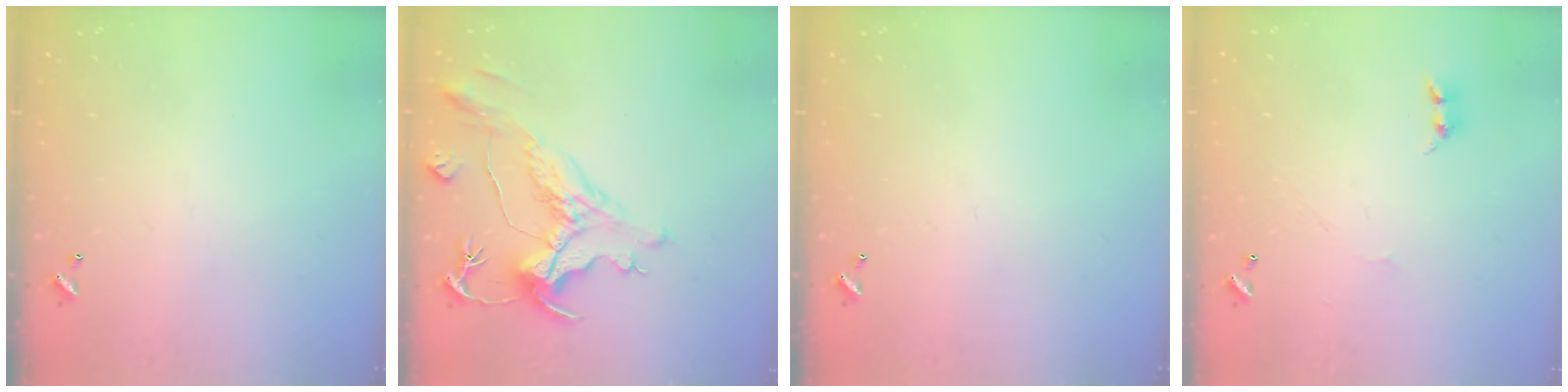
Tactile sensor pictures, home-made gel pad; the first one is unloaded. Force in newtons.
{"total": 1.9, "press": 0.9, "slide": 1.7}
{"total": 0.0}
{"total": 0.9, "press": 0.8, "slide": 0.4}